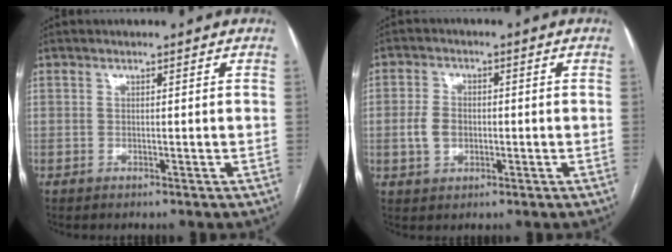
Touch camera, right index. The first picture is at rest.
{"total": 4.5, "force": [-0.5, 3.3, 2.9], "torque": [-0.063, 0.012, -0.006]}